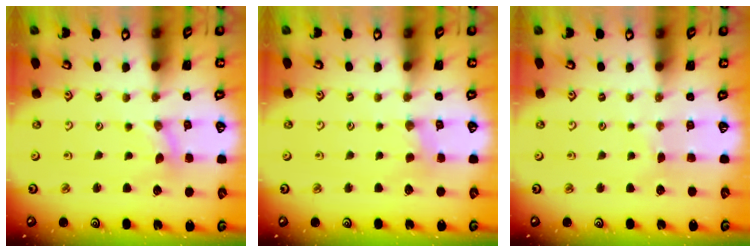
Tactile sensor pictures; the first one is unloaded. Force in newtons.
{"total": 0.0}
{"total": 1.6, "press": 1.6, "slide": 0.2}